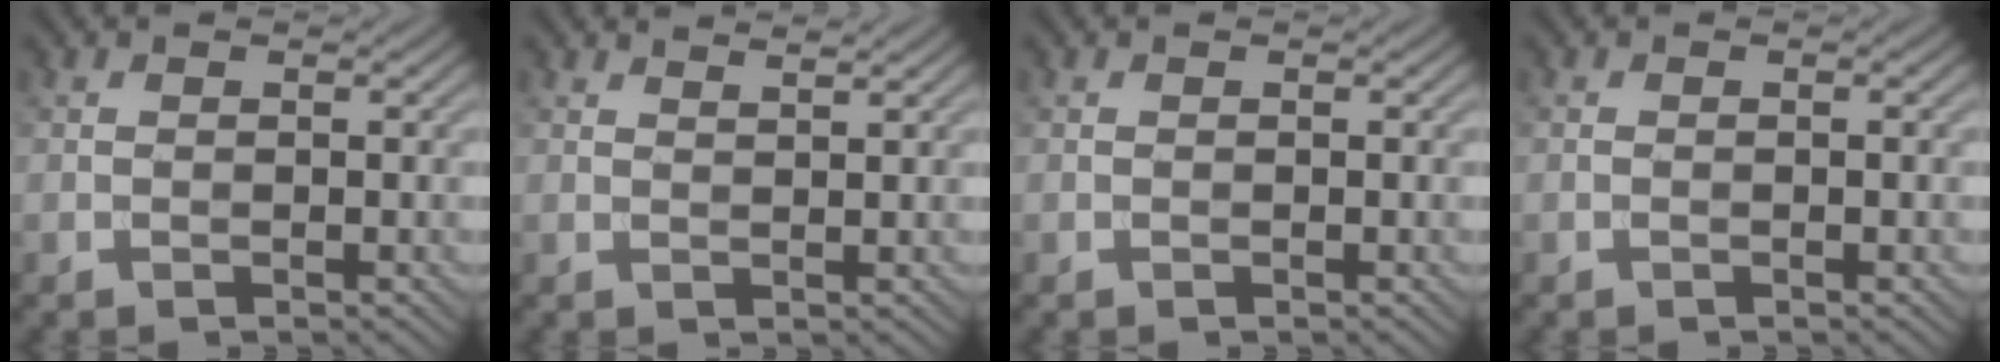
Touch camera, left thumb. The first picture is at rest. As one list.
[{"total": 1.6, "force": [1.5, 0.1, 0.7], "torque": [-0.019, -0.001, 0.026]}, {"total": 0.0}, {"total": 0.7, "force": [-0.1, 0.0, 0.7], "torque": [-0.012, 0.002, -0.003]}]